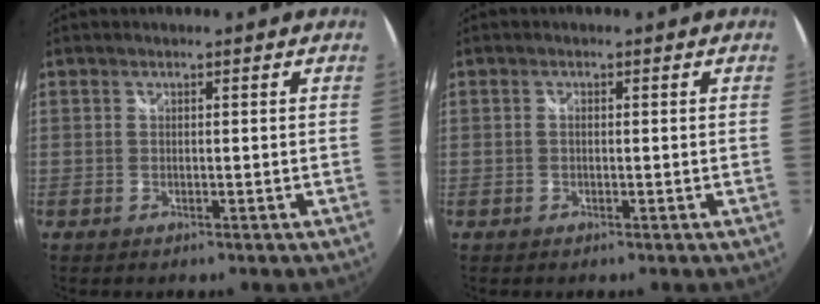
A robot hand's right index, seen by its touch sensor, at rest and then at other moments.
{"total": 0.6, "force": [0.1, 0.3, 0.5], "torque": [-0.010, 0.001, -0.001]}